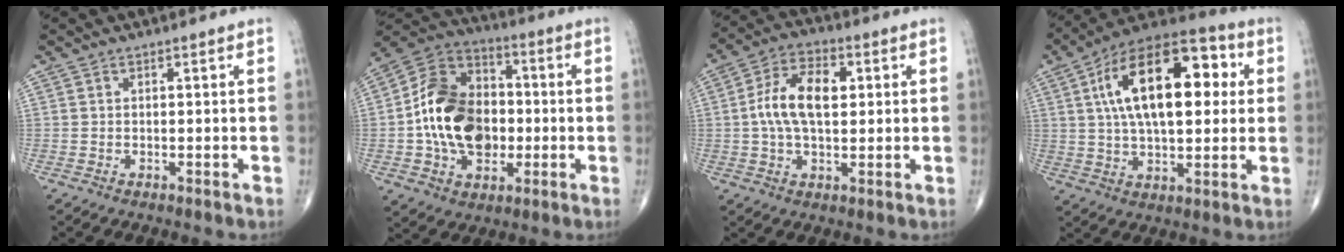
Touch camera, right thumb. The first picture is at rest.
{"total": 19.1, "force": [-1.6, 13.6, 13.4], "torque": [-0.206, 0.029, -0.027]}
{"total": 11.3, "force": [1.4, 6.2, 9.4], "torque": [-0.170, 0.017, 0.020]}
{"total": 22.3, "force": [4.8, 10.9, 18.9], "torque": [-0.292, 0.020, 0.066]}